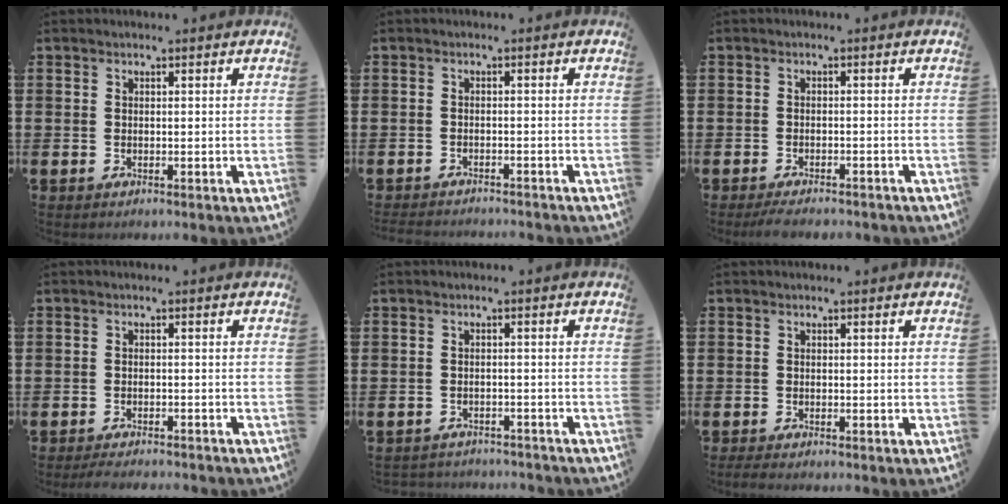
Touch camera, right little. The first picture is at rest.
{"total": 1.3, "force": [-1.3, -0.1, 0.0], "torque": [-0.003, 0.002, -0.028]}
{"total": 1.6, "force": [-1.5, 0.2, 0.6], "torque": [-0.012, 0.004, -0.030]}
{"total": 1.6, "force": [-1.6, 0.1, 0.4], "torque": [-0.008, 0.003, -0.031]}
{"total": 1.7, "force": [-1.7, 0.0, -0.2], "torque": [-0.002, 0.001, -0.037]}
{"total": 0.7, "force": [-0.5, 0.1, 0.5], "torque": [-0.009, -0.001, -0.011]}